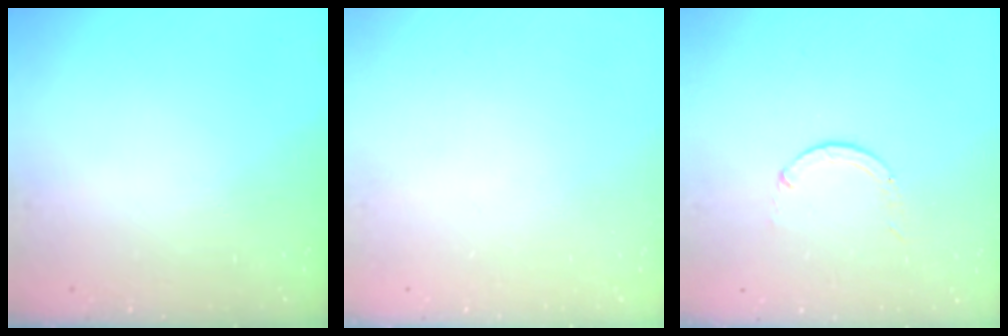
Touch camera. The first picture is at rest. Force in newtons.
{"total": 0.0}
{"total": 0.0}